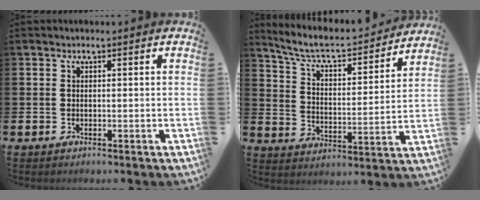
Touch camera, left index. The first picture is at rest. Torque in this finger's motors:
{"motor_torque": [0.91, -1.23, 0.22, 0.15]}